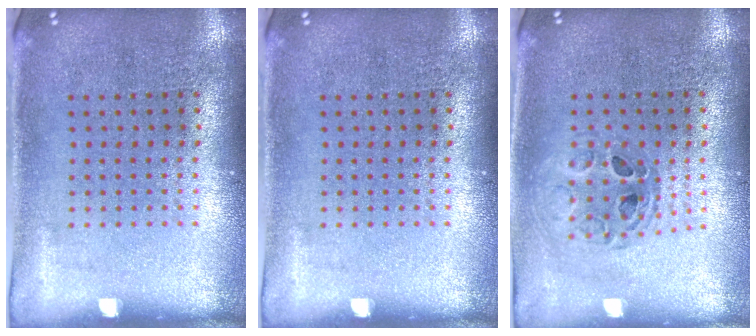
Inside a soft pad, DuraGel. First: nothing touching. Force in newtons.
{"total": 0.0}
{"total": 0.9, "press": 0.9, "slide": 0.2}